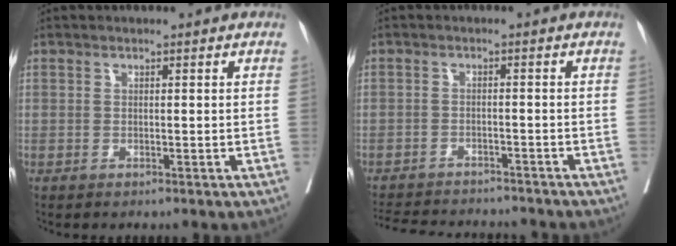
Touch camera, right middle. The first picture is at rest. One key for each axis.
{"total": 12.8, "fx": -11.9, "fy": 2.5, "fz": 4.0, "tx": -0.077, "ty": -0.002, "tz": -0.162}